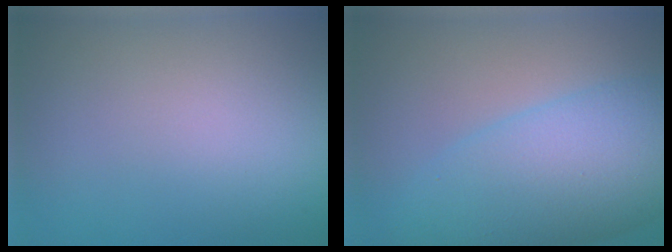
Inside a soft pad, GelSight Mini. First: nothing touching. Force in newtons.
{"total": 8.6, "press": 8.6, "slide": 0.2}